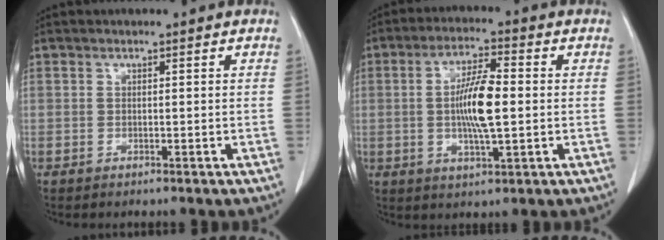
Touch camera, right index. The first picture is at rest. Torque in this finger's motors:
{"motor_torque": [0.82, -0.21, 0.34, 0.14]}